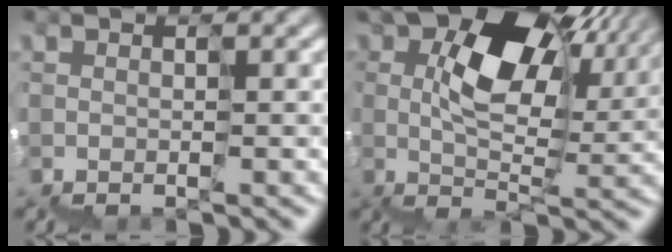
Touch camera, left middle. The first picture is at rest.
{"total": 8.6, "force": [4.2, 4.4, 6.1], "torque": [-0.100, 0.018, 0.064]}